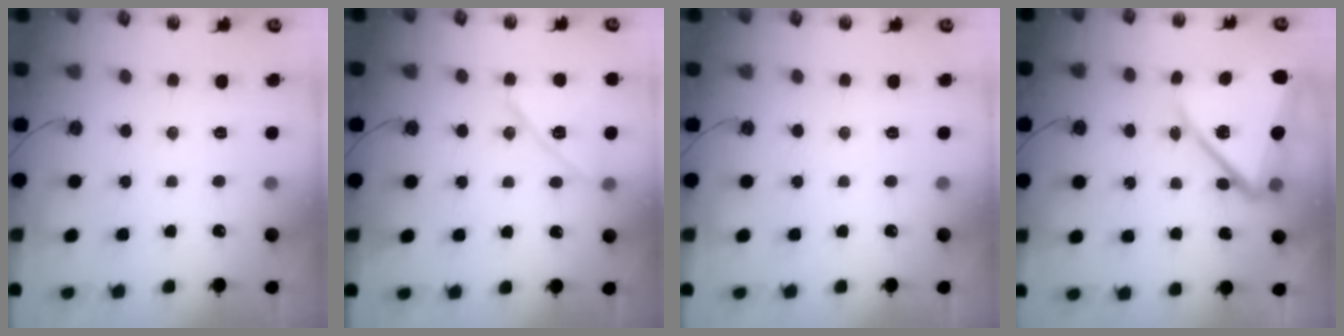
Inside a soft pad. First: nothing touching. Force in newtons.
{"total": 13.2, "press": 13.2, "slide": 0.6}
{"total": 0.0}
{"total": 15.3, "press": 15.3, "slide": 1.5}